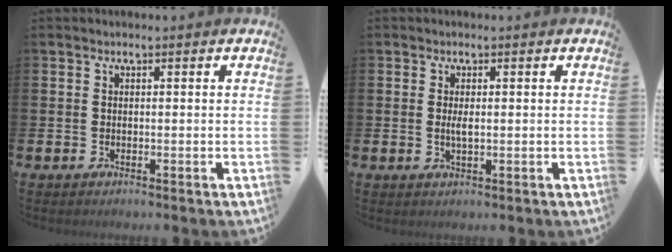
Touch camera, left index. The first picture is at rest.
{"total": 1.6, "force": [0.2, 0.5, 1.5], "torque": [-0.023, -0.002, 0.000]}